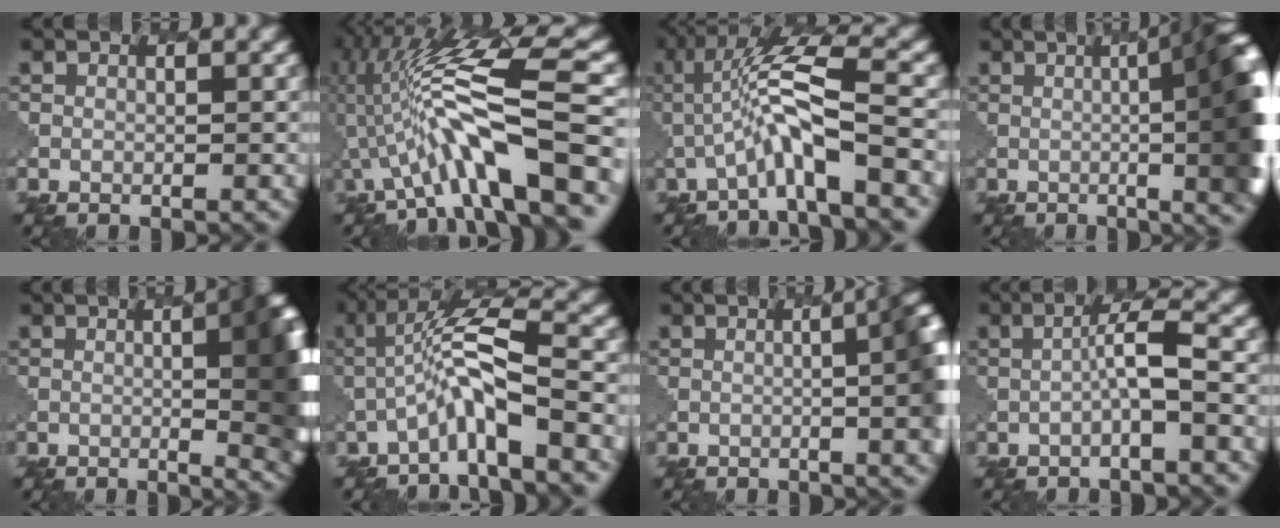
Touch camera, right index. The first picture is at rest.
{"total": 10.9, "force": [-2.8, 2.3, 10.3], "torque": [-0.189, 0.028, -0.056]}
{"total": 5.6, "force": [-1.5, 0.4, 5.4], "torque": [-0.108, 0.016, -0.040]}
{"total": 13.1, "force": [0.3, 4.0, 12.5], "torque": [-0.093, 0.016, -0.001]}
{"total": 12.5, "force": [0.6, 4.2, 11.7], "torque": [-0.077, 0.013, -0.002]}
{"total": 5.0, "force": [-2.0, 0.3, 4.6], "torque": [-0.087, 0.019, -0.052]}
{"total": 10.2, "force": [-0.1, 3.6, 9.5], "torque": [-0.058, 0.013, -0.011]}
{"total": 2.4, "force": [-0.3, -0.3, 2.3], "torque": [-0.044, 0.014, -0.017]}